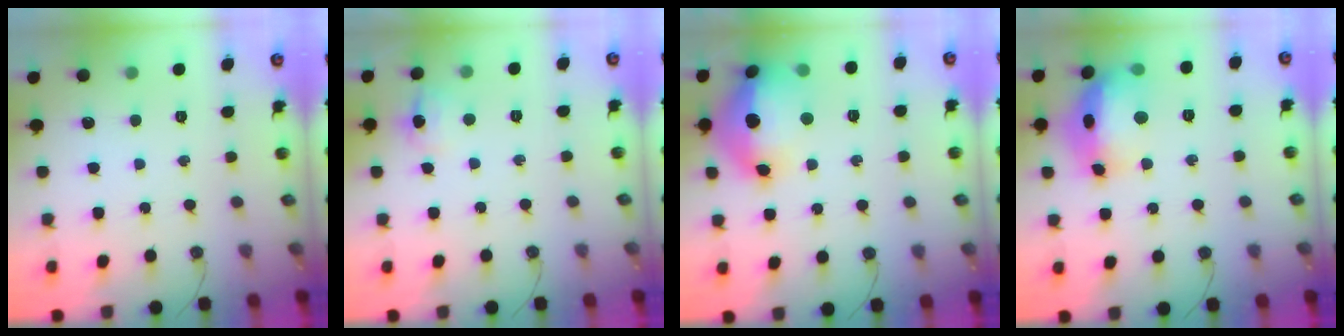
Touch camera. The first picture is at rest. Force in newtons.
{"total": 7.2, "press": 7.2, "slide": 0.7}
{"total": 22.6, "press": 21.5, "slide": 7.1}
{"total": 16.7, "press": 16.5, "slide": 2.0}